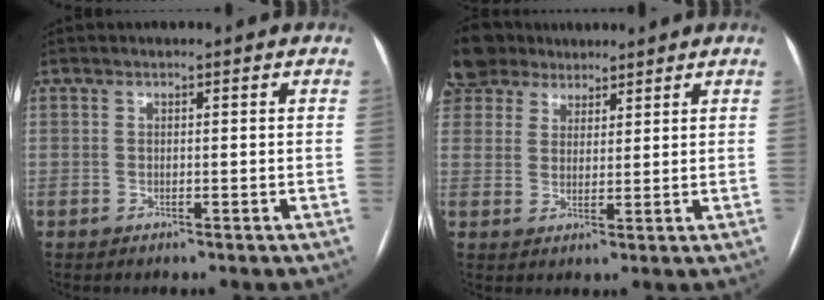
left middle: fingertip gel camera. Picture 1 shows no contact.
{"total": 8.8, "force": [6.9, 5.2, 1.3], "torque": [-0.033, 0.030, 0.135]}